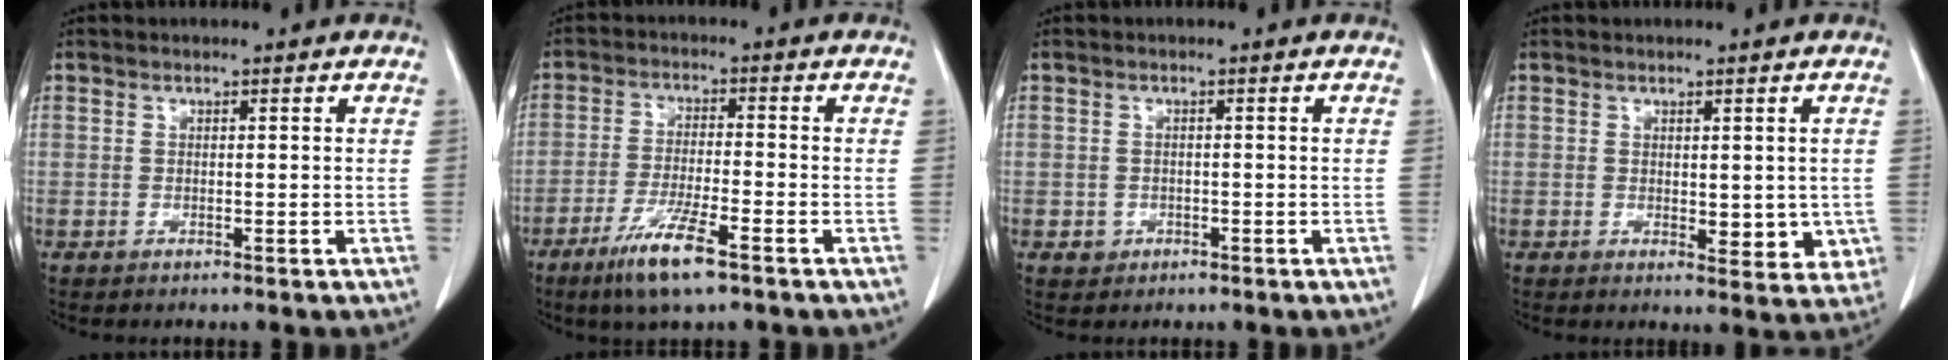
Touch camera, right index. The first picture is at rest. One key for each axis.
{"total": 8.2, "fx": -5.1, "fy": 0.7, "fz": 6.3, "tx": -0.127, "ty": -0.017, "tz": -0.090}
{"total": 1.5, "fx": -0.5, "fy": 1.4, "fz": 0.2, "tx": -0.001, "ty": 0.007, "tz": -0.003}
{"total": 5.1, "fx": -0.4, "fy": 2.7, "fz": 4.3, "tx": -0.031, "ty": -0.009, "tz": 0.002}